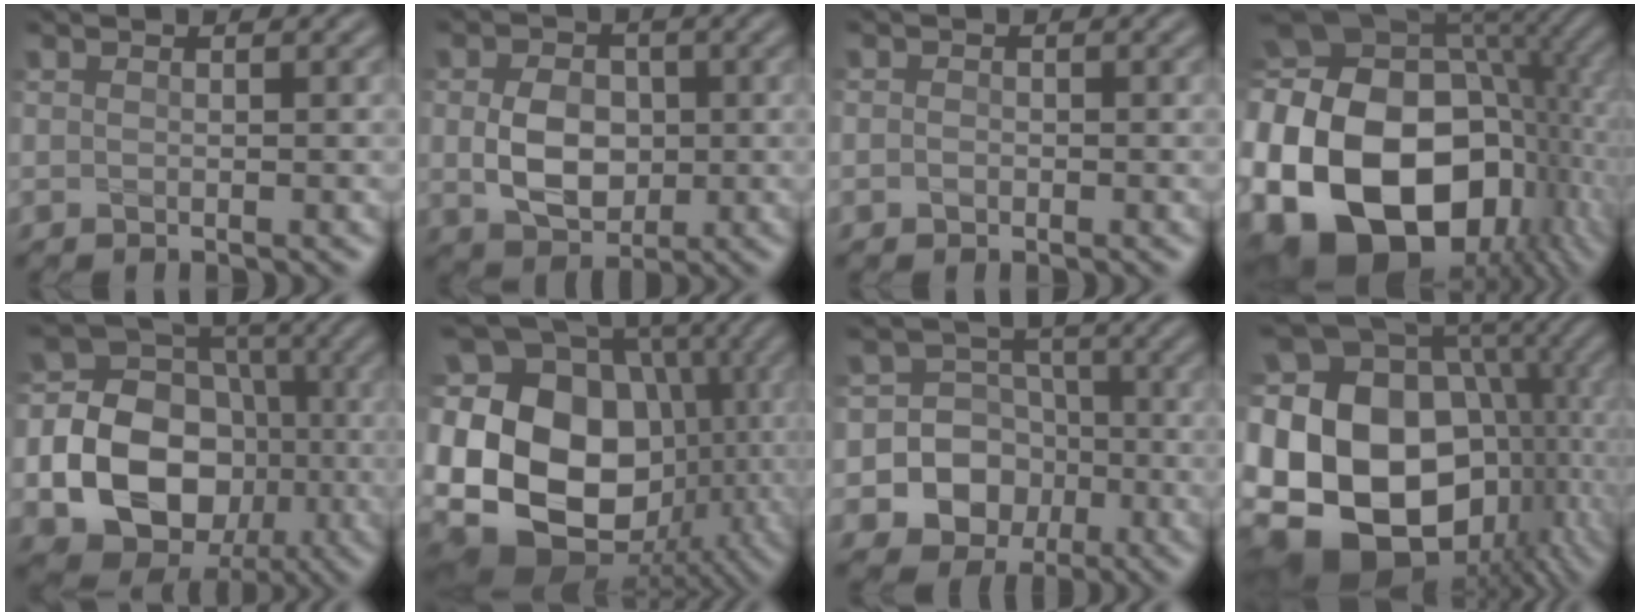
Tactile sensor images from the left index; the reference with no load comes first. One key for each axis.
{"total": 5.2, "fx": -0.1, "fy": 3.9, "fz": 3.5, "tx": -0.071, "ty": -0.006, "tz": -0.001}
{"total": 0.7, "fx": -0.2, "fy": 0.6, "fz": 0.3, "tx": -0.004, "ty": -0.003, "tz": -0.007}
{"total": 23.8, "fx": -4.5, "fy": 17.7, "fz": 15.3, "tx": -0.306, "ty": -0.036, "tz": -0.097}
{"total": 17.5, "fx": -3.2, "fy": 14.9, "fz": 8.7, "tx": -0.193, "ty": 0.006, "tz": -0.067}
{"total": 21.1, "fx": -0.6, "fy": 16.6, "fz": 13.0, "tx": -0.248, "ty": 0.012, "tz": -0.012}
{"total": 11.6, "fx": -3.1, "fy": 10.9, "fz": 2.6, "tx": -0.068, "ty": 0.003, "tz": -0.065}
{"total": 22.9, "fx": -1.8, "fy": 17.4, "fz": 14.8, "tx": -0.273, "ty": 0.019, "tz": -0.046}